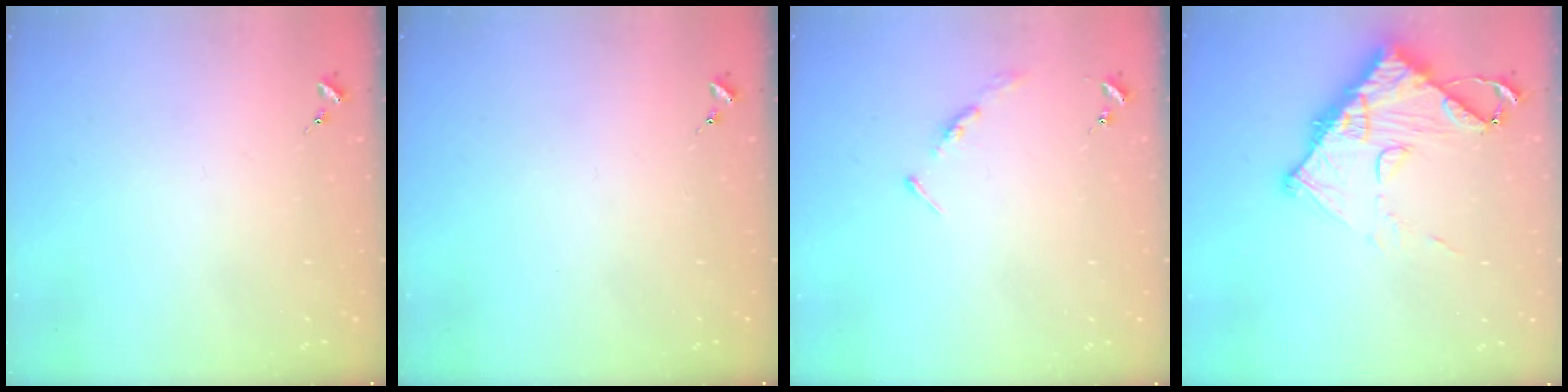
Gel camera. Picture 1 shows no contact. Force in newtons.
{"total": 0.0}
{"total": 3.5, "press": 3.5, "slide": 0.4}
{"total": 14.0, "press": 13.9, "slide": 1.3}